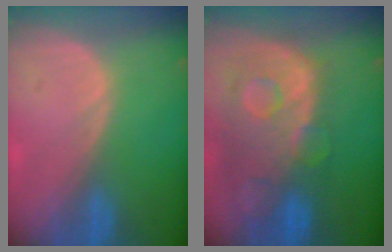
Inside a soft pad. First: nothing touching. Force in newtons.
{"total": 12.4, "press": 10.2, "slide": 6.9}